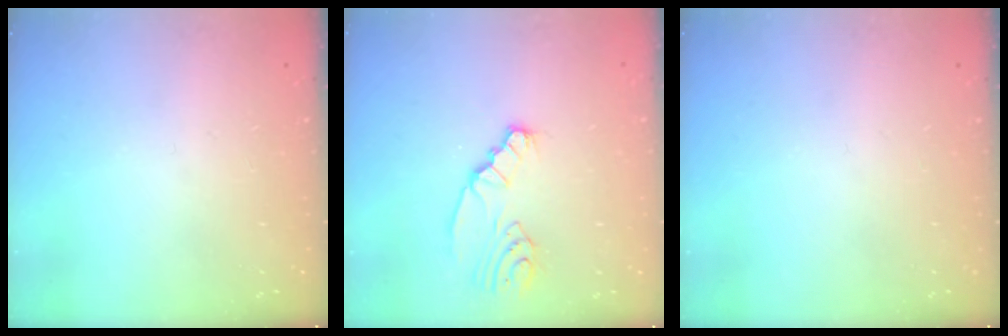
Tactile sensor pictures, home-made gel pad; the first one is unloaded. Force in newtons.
{"total": 2.8, "press": 2.8, "slide": 0.3}
{"total": 0.0}